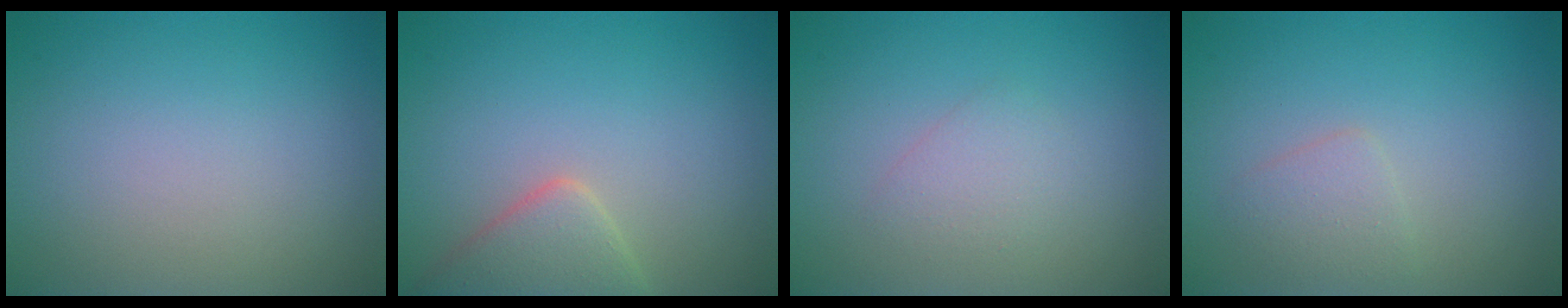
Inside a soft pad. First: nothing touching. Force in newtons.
{"total": 3.7, "press": 3.7, "slide": 0.2}
{"total": 1.6, "press": 1.6, "slide": 0.0}
{"total": 1.6, "press": 1.6, "slide": 0.1}